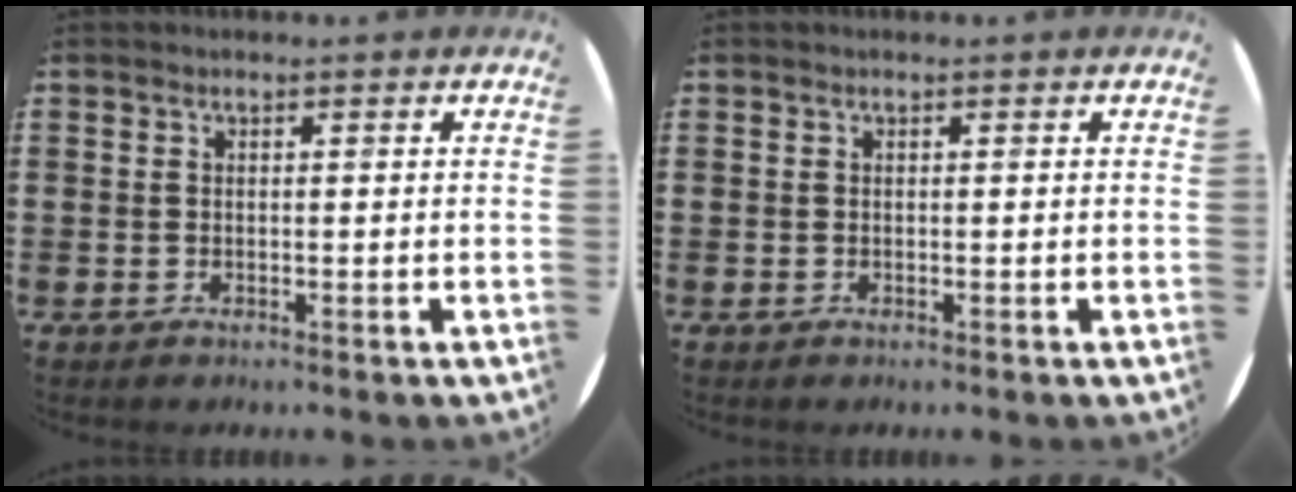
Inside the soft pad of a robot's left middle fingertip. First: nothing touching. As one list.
[{"total": 0.0}]